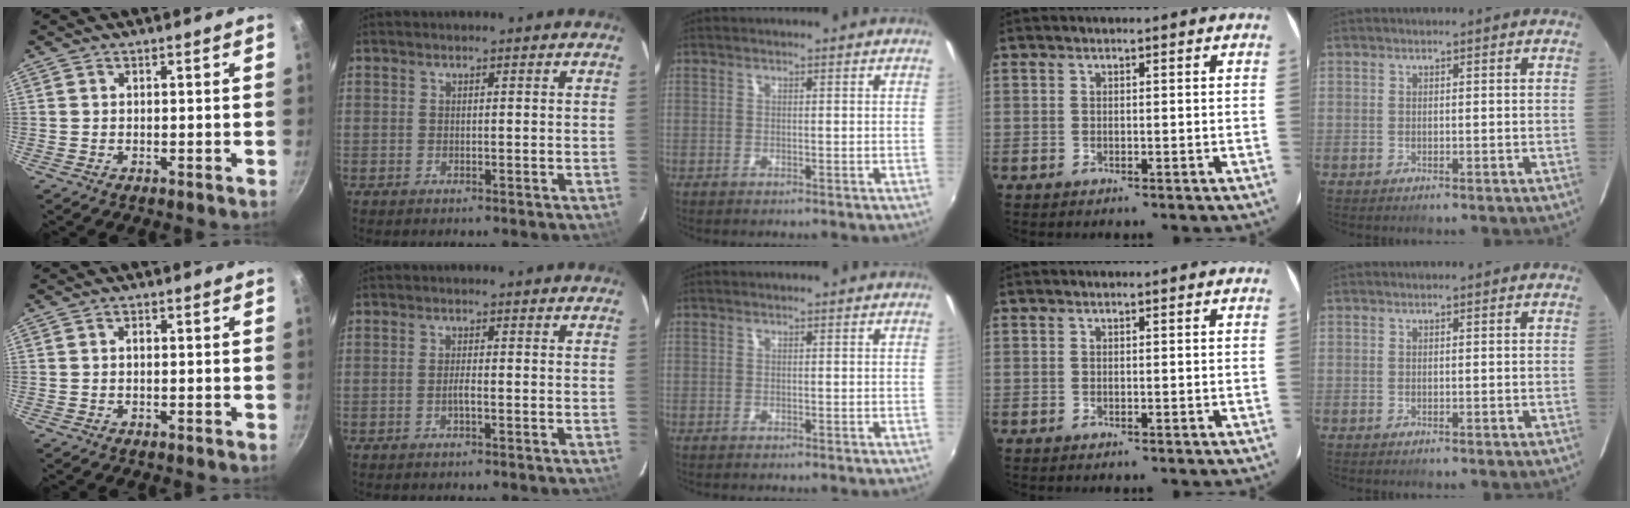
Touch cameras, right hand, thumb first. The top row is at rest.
{"thumb": {"total": 0.9, "force": [0.0, 0.6, 0.7], "torque": [-0.012, 0.005, -0.002]}, "index": {"total": 1.4, "force": [-0.7, 0.0, 1.2], "torque": [-0.024, -0.001, -0.013]}}